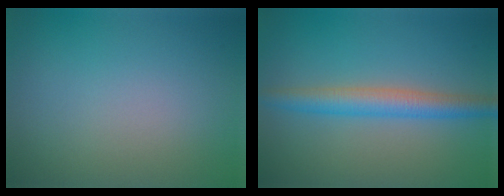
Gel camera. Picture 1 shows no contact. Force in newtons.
{"total": 3.8, "press": 3.8, "slide": 0.1}